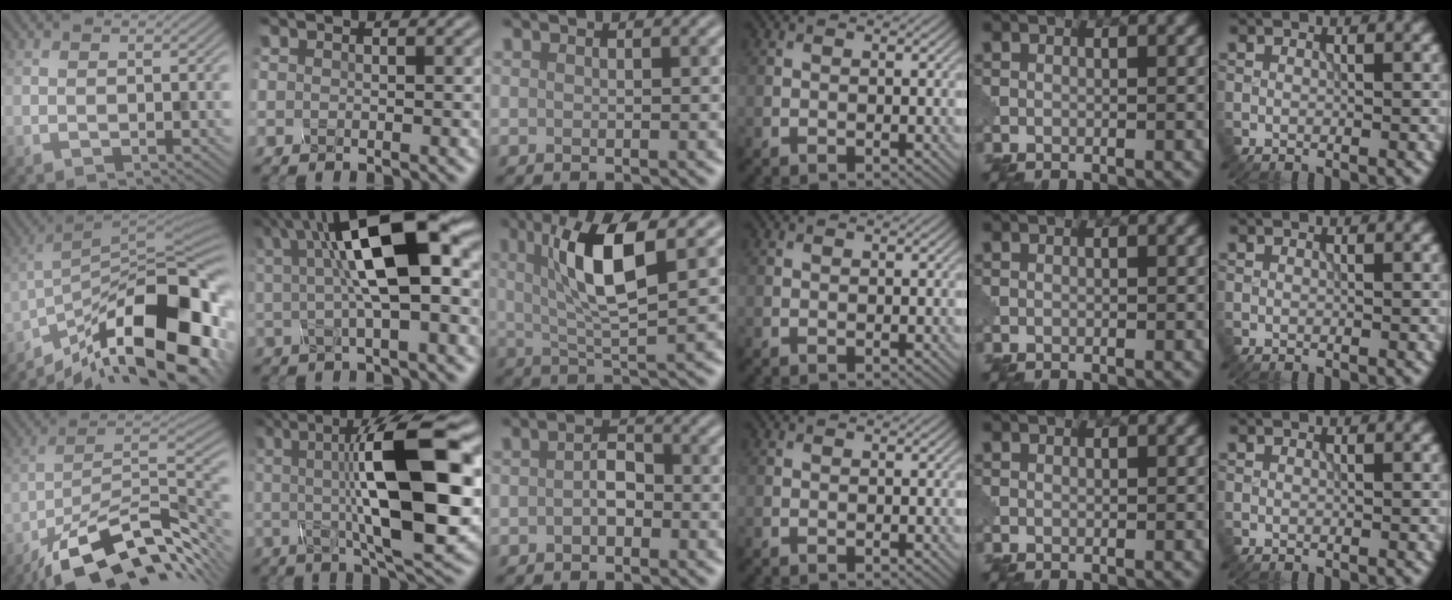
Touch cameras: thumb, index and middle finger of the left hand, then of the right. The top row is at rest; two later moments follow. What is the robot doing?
{"motion": "assemble", "object": "glue stick"}